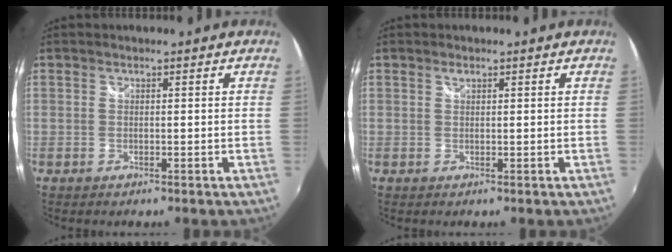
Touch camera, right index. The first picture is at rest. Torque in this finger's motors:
{"motor_torque": [0.09, 0.04, 0.01, 0.01]}